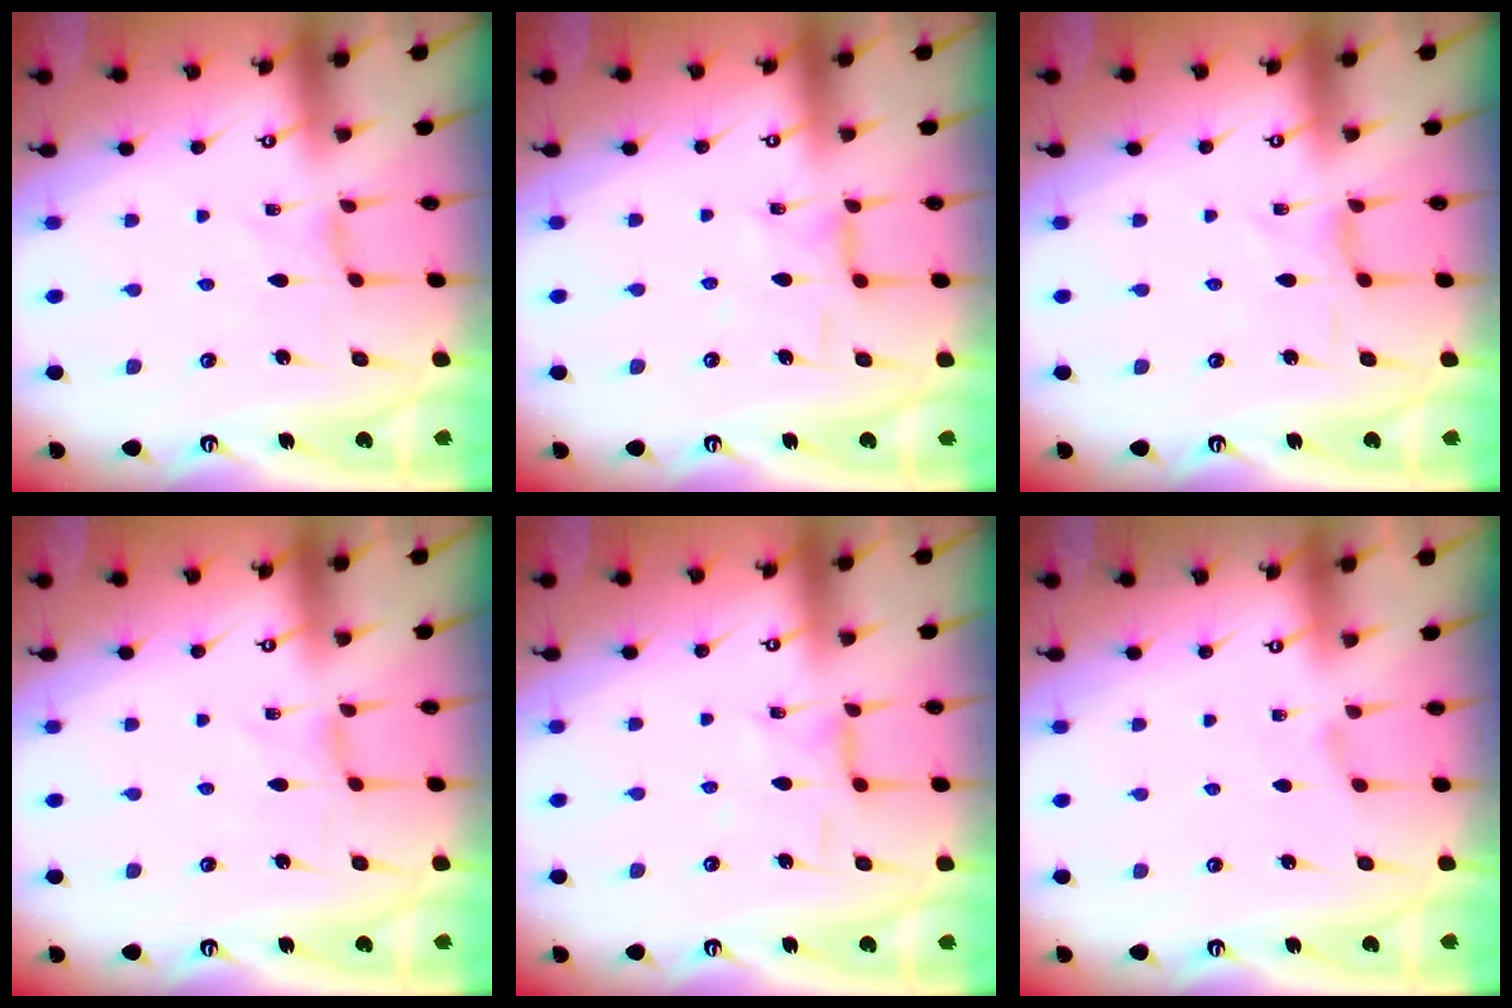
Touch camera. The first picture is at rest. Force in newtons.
{"total": 3.8, "press": 3.8, "slide": 0.3}
{"total": 1.8, "press": 1.8, "slide": 0.3}
{"total": 0.0}
{"total": 3.8, "press": 3.8, "slide": 0.3}
{"total": 2.0, "press": 2.0, "slide": 0.5}